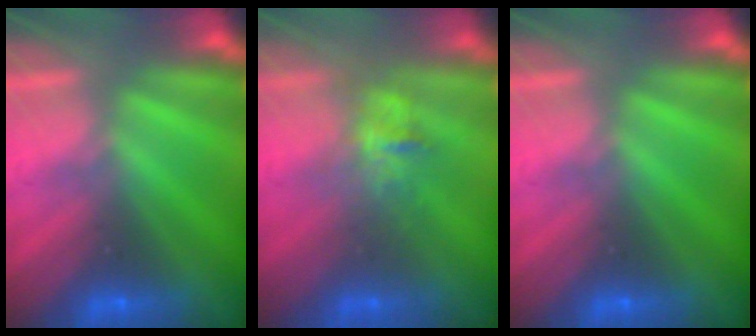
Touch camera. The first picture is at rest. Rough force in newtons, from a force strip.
{"total": 2.7}
{"total": 0.0}